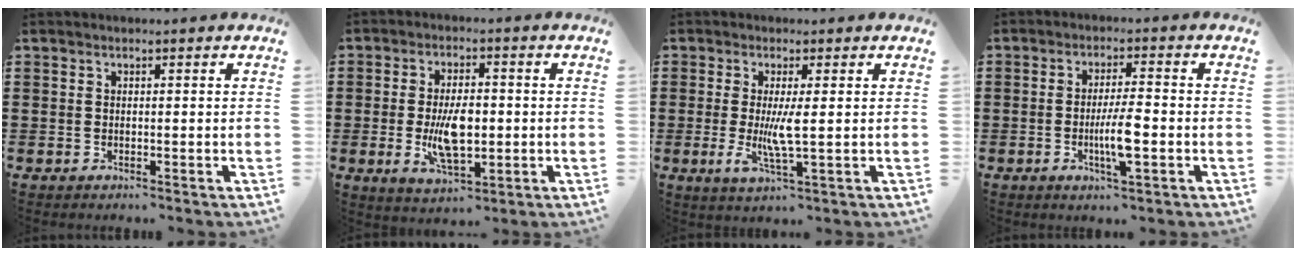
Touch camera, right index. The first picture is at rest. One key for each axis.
{"total": 8.0, "fx": -0.9, "fy": 3.7, "fz": 7.0, "tx": -0.127, "ty": -0.005, "tz": -0.022}
{"total": 5.3, "fx": -0.1, "fy": 0.5, "fz": 5.3, "tx": -0.109, "ty": -0.014, "tz": -0.006}
{"total": 5.8, "fx": -1.4, "fy": 0.9, "fz": 5.5, "tx": -0.107, "ty": -0.007, "tz": -0.029}